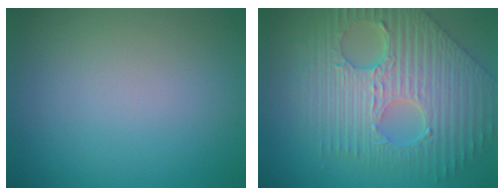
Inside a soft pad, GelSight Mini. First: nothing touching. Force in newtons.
{"total": 9.9, "press": 6.9, "slide": 7.0}